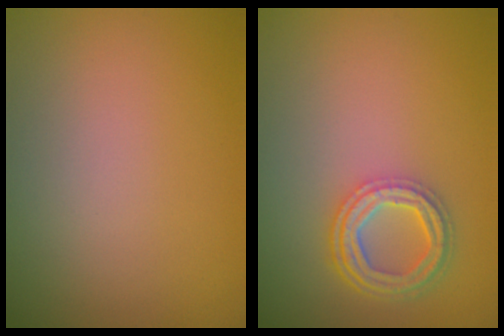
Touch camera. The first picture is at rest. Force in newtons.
{"total": 4.2, "press": 3.3, "slide": 2.7}